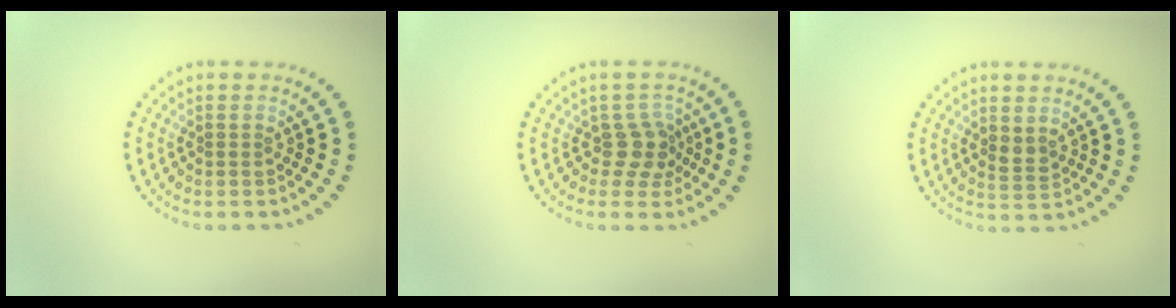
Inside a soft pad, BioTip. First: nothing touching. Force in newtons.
{"total": 2.7, "press": 2.1, "slide": 1.7}
{"total": 1.3, "press": 1.1, "slide": 0.5}